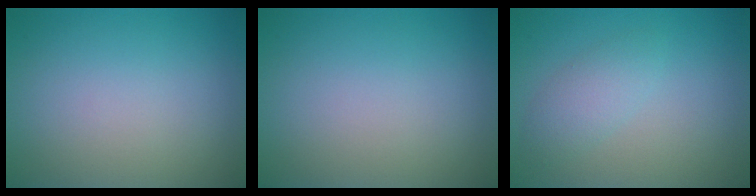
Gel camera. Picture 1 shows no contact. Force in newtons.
{"total": 0.0}
{"total": 2.2, "press": 2.2, "slide": 0.1}